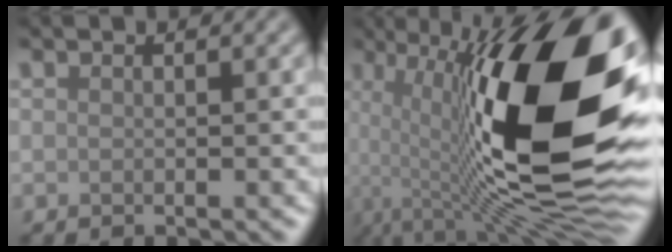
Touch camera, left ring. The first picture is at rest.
{"total": 18.4, "force": [1.3, 5.6, 17.5], "torque": [-0.269, 0.013, 0.020]}